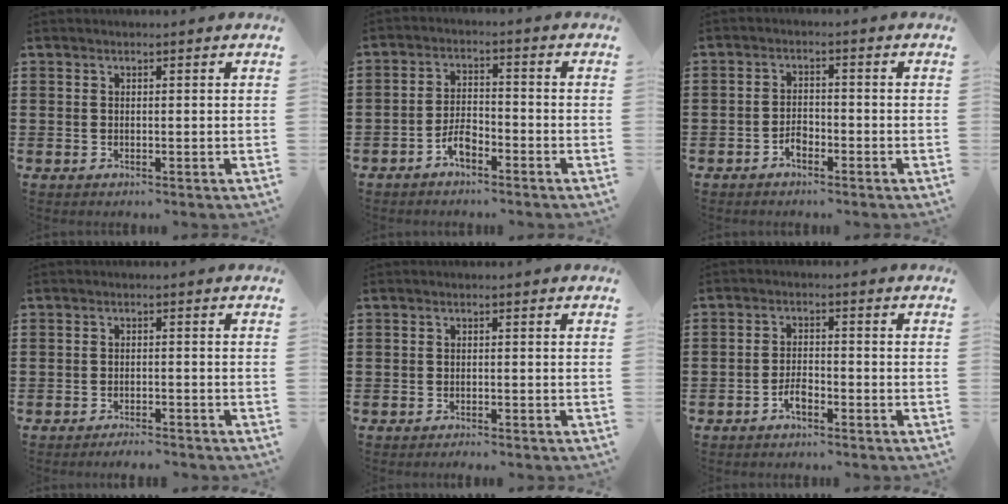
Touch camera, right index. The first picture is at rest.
{"total": 4.1, "force": [-2.7, 1.7, 2.6], "torque": [-0.060, 0.005, -0.056]}
{"total": 2.4, "force": [-1.7, 1.2, 1.2], "torque": [-0.027, 0.005, -0.034]}
{"total": 1.9, "force": [-1.9, 0.0, 0.2], "torque": [-0.008, 0.001, -0.039]}
{"total": 0.8, "force": [-0.8, 0.0, 0.1], "torque": [-0.004, -0.001, -0.017]}
{"total": 2.9, "force": [-1.9, 1.1, 2.0], "torque": [-0.045, 0.003, -0.039]}